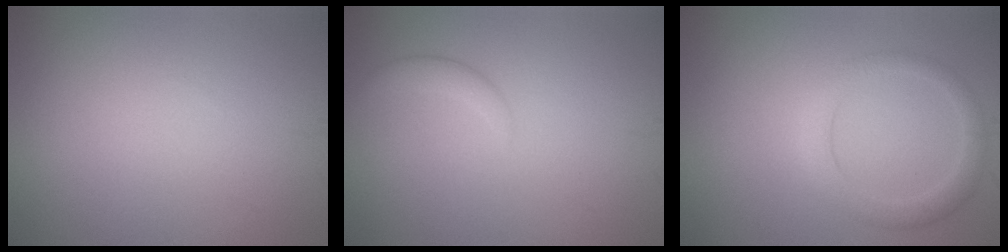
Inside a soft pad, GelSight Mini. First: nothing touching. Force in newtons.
{"total": 1.6, "press": 1.6, "slide": 0.0}
{"total": 2.7, "press": 2.6, "slide": 0.2}